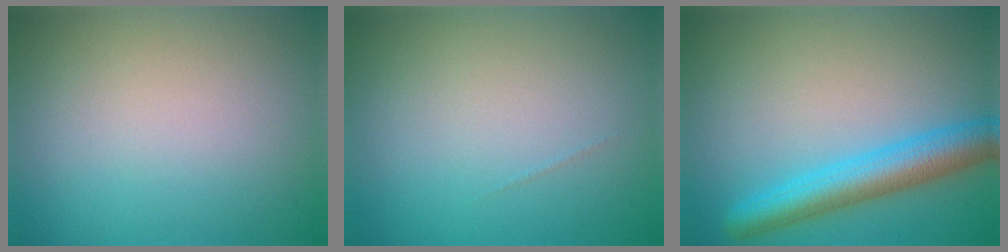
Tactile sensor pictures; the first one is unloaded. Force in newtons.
{"total": 0.0}
{"total": 5.2, "press": 5.2, "slide": 0.2}